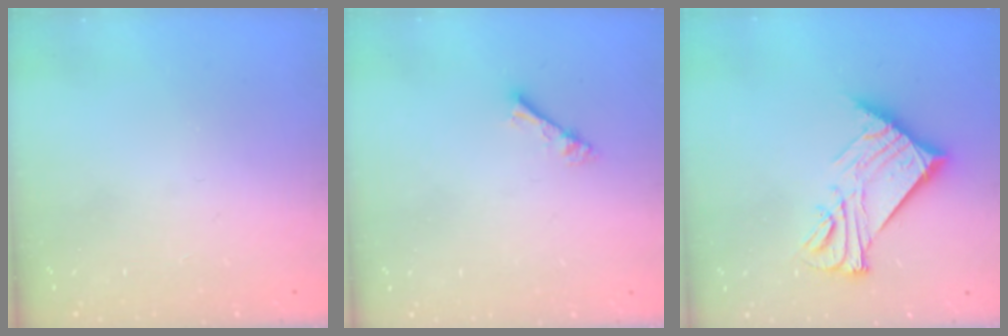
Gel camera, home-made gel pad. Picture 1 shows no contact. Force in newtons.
{"total": 2.3, "press": 2.3, "slide": 0.3}
{"total": 14.7, "press": 14.7, "slide": 0.4}